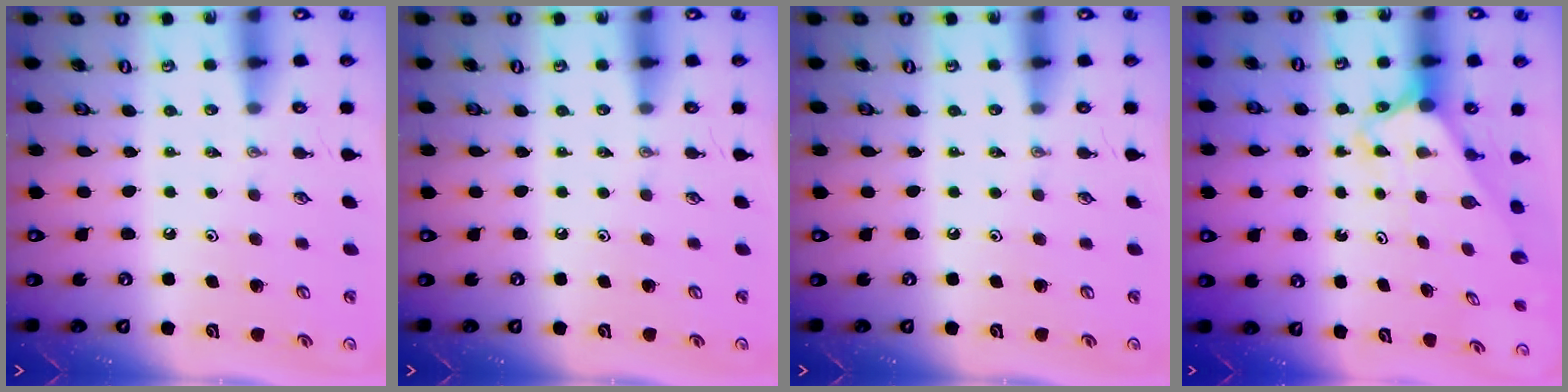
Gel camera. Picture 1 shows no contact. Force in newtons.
{"total": 0.0}
{"total": 0.0}
{"total": 2.3, "press": 2.3, "slide": 0.2}